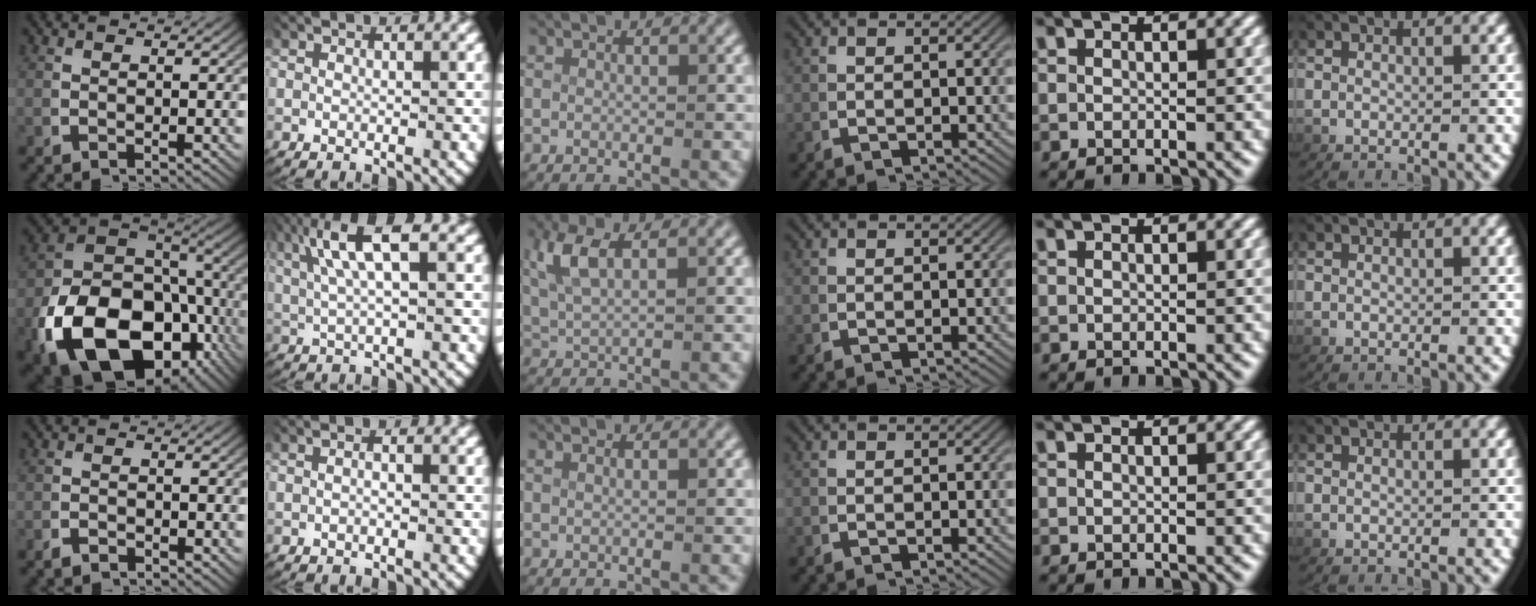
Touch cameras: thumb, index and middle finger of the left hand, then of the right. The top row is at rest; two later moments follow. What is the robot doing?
{"motion": "lift_and_place", "object": "photo album"}